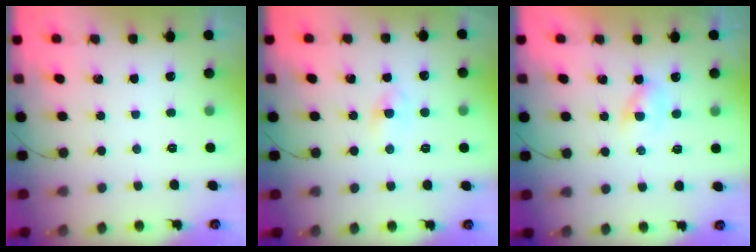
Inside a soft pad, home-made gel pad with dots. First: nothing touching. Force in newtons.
{"total": 2.1, "press": 1.8, "slide": 1.0}
{"total": 1.7, "press": 1.5, "slide": 0.7}